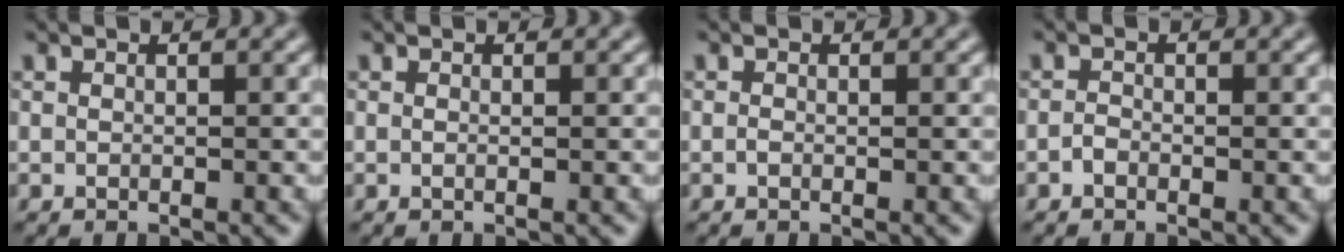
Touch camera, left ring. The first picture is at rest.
{"total": 0.0}
{"total": 0.0}
{"total": 0.7, "force": [-0.4, 0.4, 0.3], "torque": [-0.007, 0.000, -0.011]}